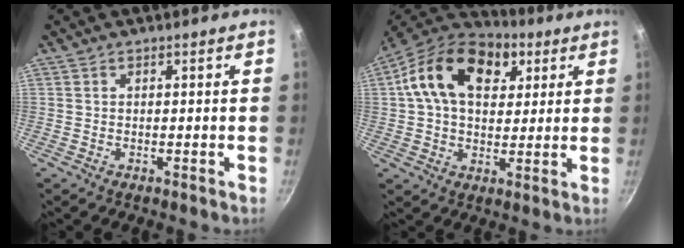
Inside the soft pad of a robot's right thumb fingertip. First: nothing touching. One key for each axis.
{"total": 18.7, "fx": 6.3, "fy": 12.4, "fz": 12.5, "tx": -0.189, "ty": 0.005, "tz": 0.091}